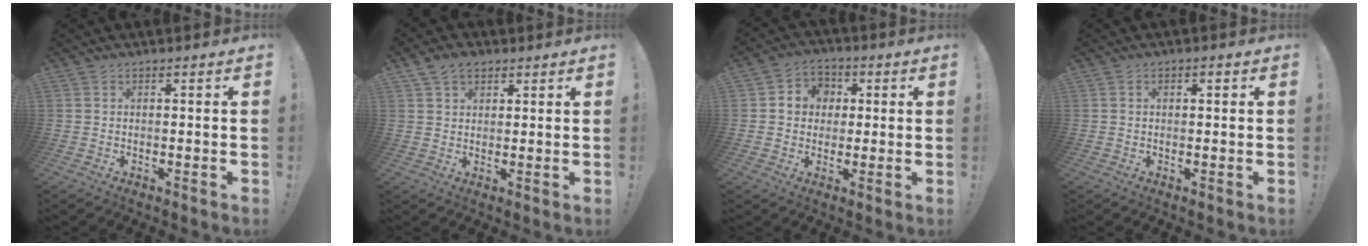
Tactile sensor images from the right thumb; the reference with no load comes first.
{"total": 5.8, "force": [3.3, 3.8, 2.8], "torque": [-0.051, -0.005, 0.065]}
{"total": 7.4, "force": [0.4, 7.0, 2.4], "torque": [-0.038, 0.011, 0.013]}
{"total": 1.1, "force": [0.1, 0.8, 0.7], "torque": [-0.006, 0.003, -0.001]}